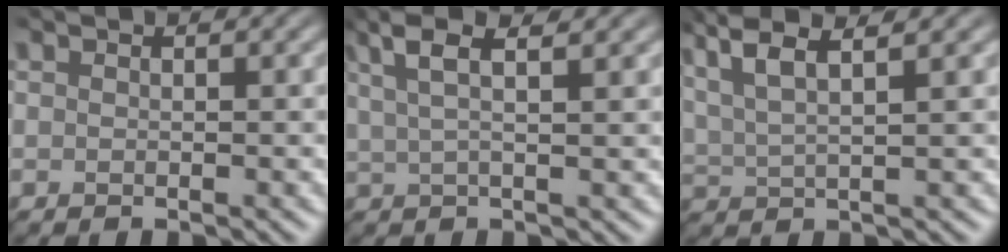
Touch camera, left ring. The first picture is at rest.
{"total": 4.5, "force": [2.6, 1.0, 3.5], "torque": [-0.062, 0.013, 0.040]}
{"total": 5.5, "force": [3.5, 1.3, 4.0], "torque": [-0.077, 0.018, 0.055]}